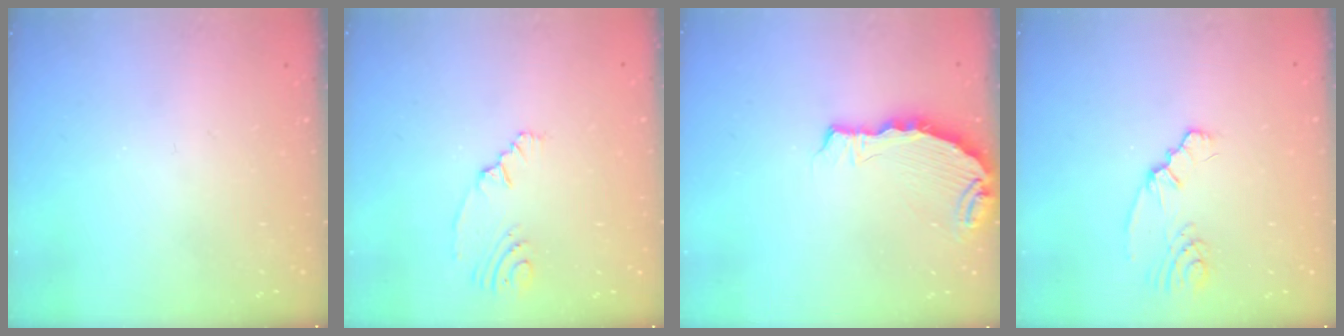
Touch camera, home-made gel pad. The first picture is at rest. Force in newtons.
{"total": 3.8, "press": 2.5, "slide": 2.9}
{"total": 6.0, "press": 5.8, "slide": 1.5}
{"total": 2.3, "press": 2.2, "slide": 0.5}